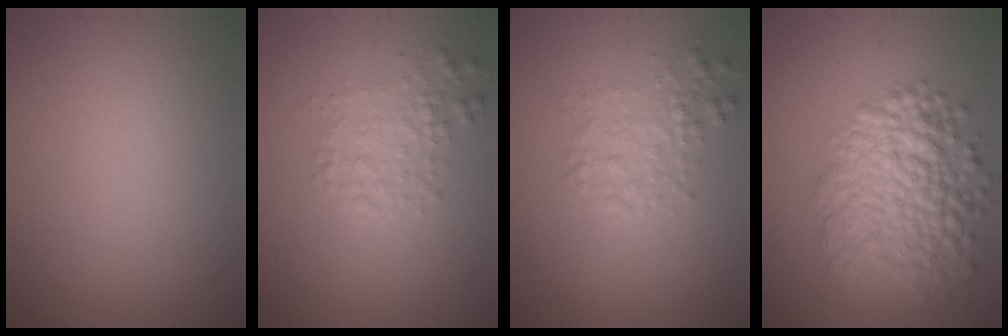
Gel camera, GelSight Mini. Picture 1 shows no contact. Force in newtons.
{"total": 2.1, "press": 2.1, "slide": 0.1}
{"total": 2.1, "press": 2.1, "slide": 0.1}
{"total": 7.3, "press": 7.3, "slide": 0.3}